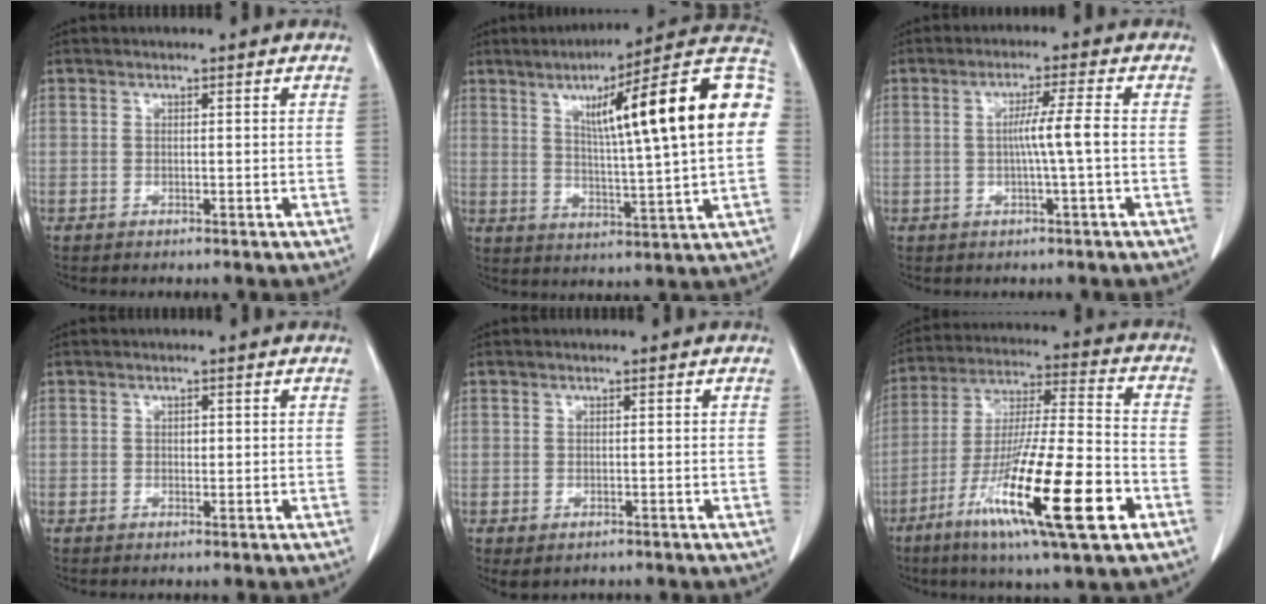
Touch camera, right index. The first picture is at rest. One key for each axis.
{"total": 22.9, "fx": 5.2, "fy": 1.4, "fz": 22.3, "tx": -0.285, "ty": 0.044, "tz": 0.066}
{"total": 4.5, "fx": -0.4, "fy": -0.9, "fz": 4.4, "tx": -0.077, "ty": 0.003, "tz": -0.006}
{"total": 0.8, "fx": 0.1, "fy": 0.5, "fz": 0.6, "tx": -0.008, "ty": 0.001, "tz": 0.001}
{"total": 1.5, "fx": -0.7, "fy": 0.9, "fz": 1.0, "tx": -0.018, "ty": -0.004, "tz": -0.003}
{"total": 21.5, "fx": -9.3, "fy": 1.7, "fz": 19.3, "tx": -0.337, "ty": -0.037, "tz": -0.160}